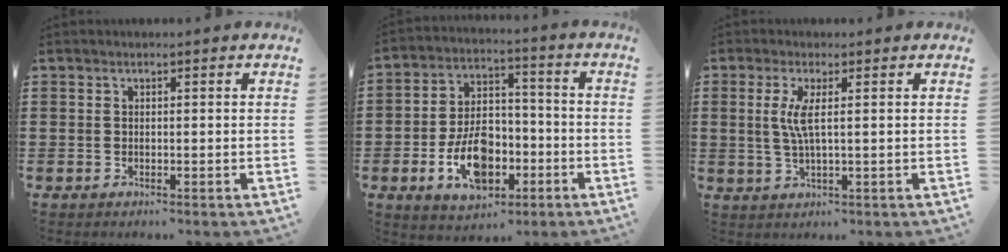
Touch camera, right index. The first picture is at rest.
{"total": 10.4, "force": [-3.6, 6.5, 7.2], "torque": [-0.130, 0.007, -0.063]}
{"total": 4.0, "force": [0.6, 0.3, 3.9], "torque": [-0.091, -0.011, 0.004]}